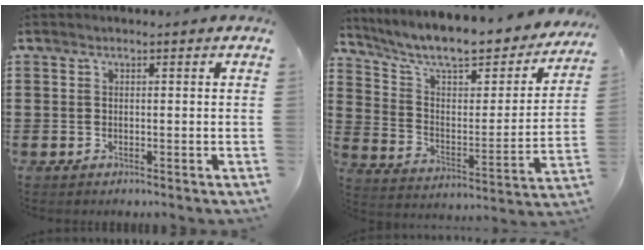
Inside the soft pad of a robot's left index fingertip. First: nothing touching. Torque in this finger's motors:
{"motor_torque": [2.02, -0.12, 0.44, 0.21]}